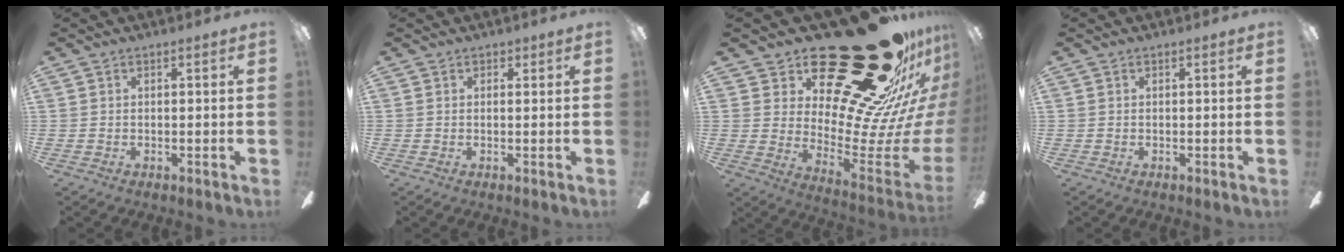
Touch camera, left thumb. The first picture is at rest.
{"total": 0.7, "force": [0.5, 0.5, 0.1], "torque": [0.004, -0.001, 0.008]}
{"total": 38.3, "force": [25.2, 14.7, 24.8], "torque": [-0.267, -0.215, 0.475]}
{"total": 0.0}